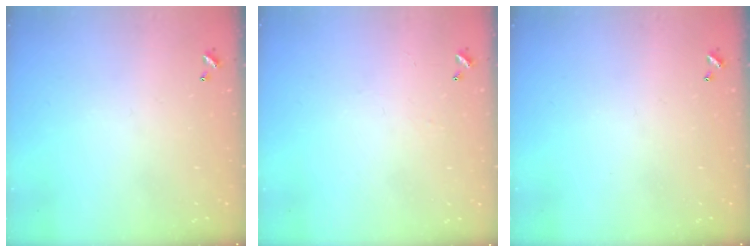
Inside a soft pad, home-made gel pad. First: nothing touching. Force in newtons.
{"total": 3.2, "press": 3.1, "slide": 0.3}
{"total": 0.0}